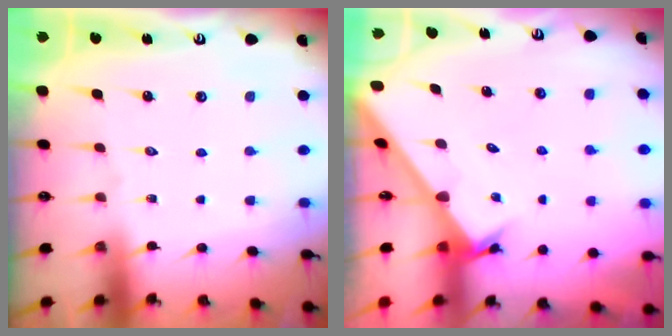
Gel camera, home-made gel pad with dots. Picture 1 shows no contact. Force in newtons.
{"total": 2.5, "press": 2.5, "slide": 0.2}